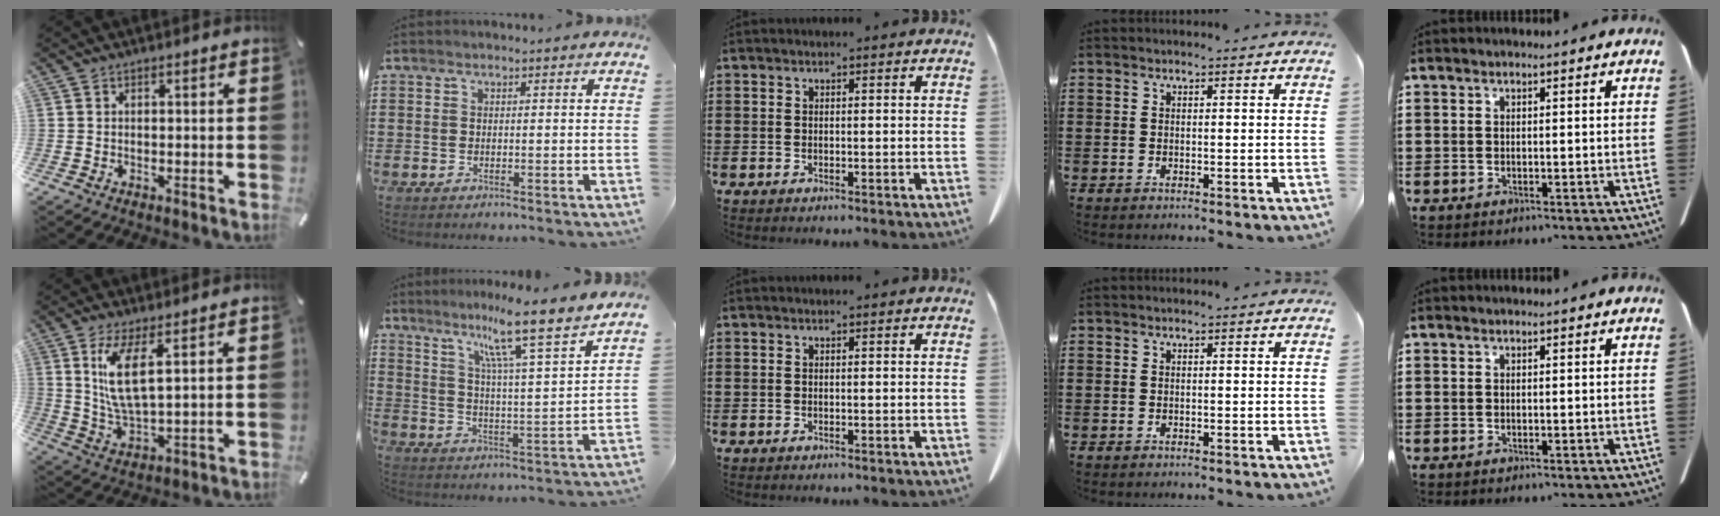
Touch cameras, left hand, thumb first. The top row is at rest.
{"thumb": {"total": 10.0, "force": [3.8, 3.3, 8.7], "torque": [-0.180, -0.005, 0.065]}, "index": {"total": 9.8, "force": [7.9, -1.0, 5.6], "torque": [-0.119, -0.051, 0.124]}}